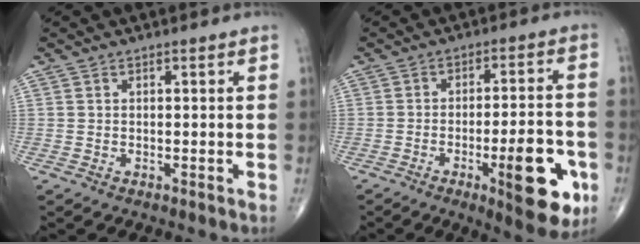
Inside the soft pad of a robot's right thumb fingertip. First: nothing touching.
{"total": 14.6, "force": [-5.3, 4.3, 12.9], "torque": [-0.157, 0.017, -0.067]}